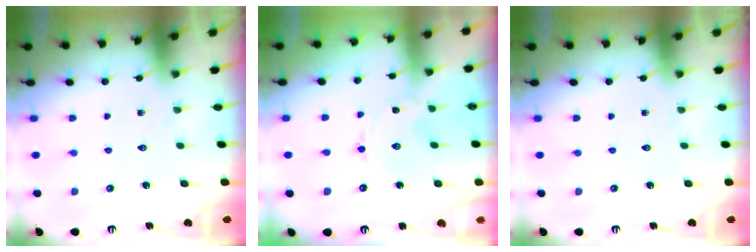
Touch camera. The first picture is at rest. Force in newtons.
{"total": 0.0}
{"total": 0.0}